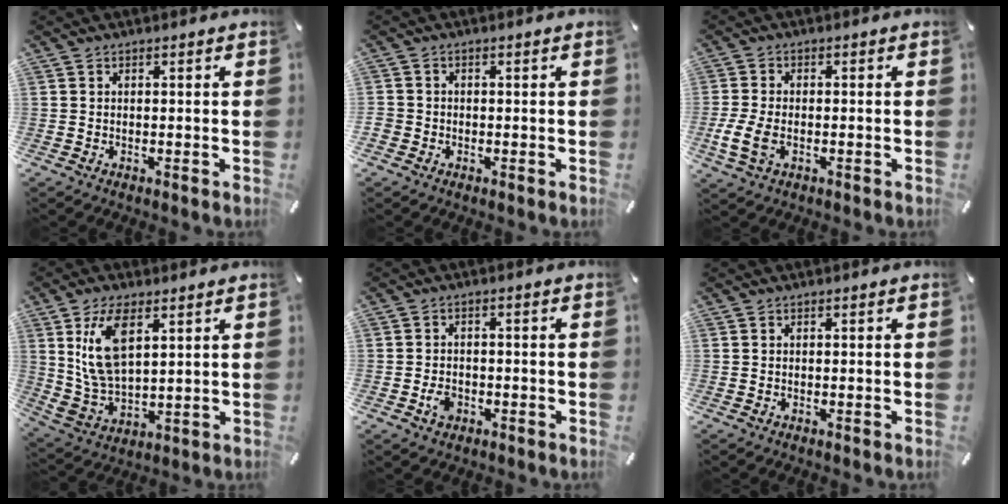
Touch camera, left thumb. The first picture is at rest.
{"total": 1.6, "force": [-0.6, 1.5, 0.3], "torque": [-0.001, 0.005, -0.013]}
{"total": 6.6, "force": [-1.7, 3.8, 5.1], "torque": [-0.115, -0.003, -0.030]}
{"total": 11.6, "force": [5.2, 6.0, 8.5], "torque": [-0.209, -0.008, 0.092]}
{"total": 3.3, "force": [-1.5, 2.4, 1.7], "torque": [-0.037, 0.004, -0.028]}
{"total": 0.0}